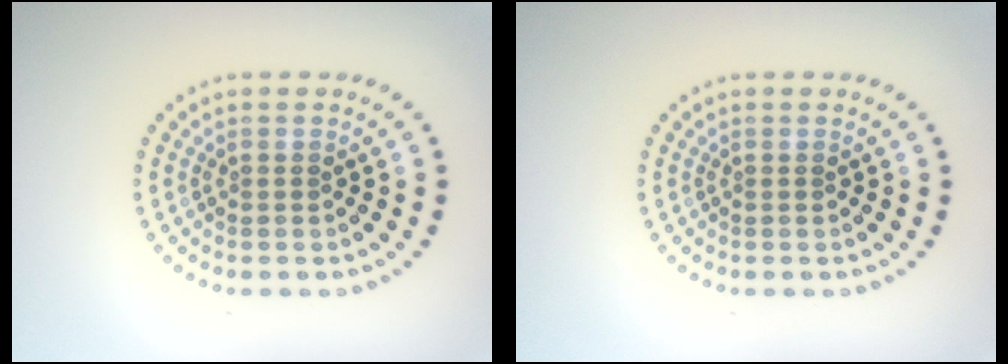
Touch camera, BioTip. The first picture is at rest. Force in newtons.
{"total": 0.0}